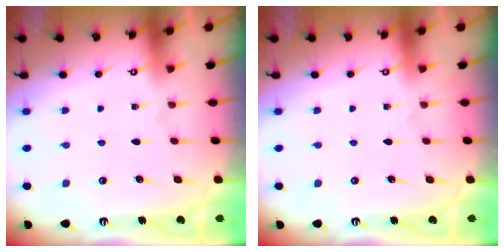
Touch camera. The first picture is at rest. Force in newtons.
{"total": 0.0}